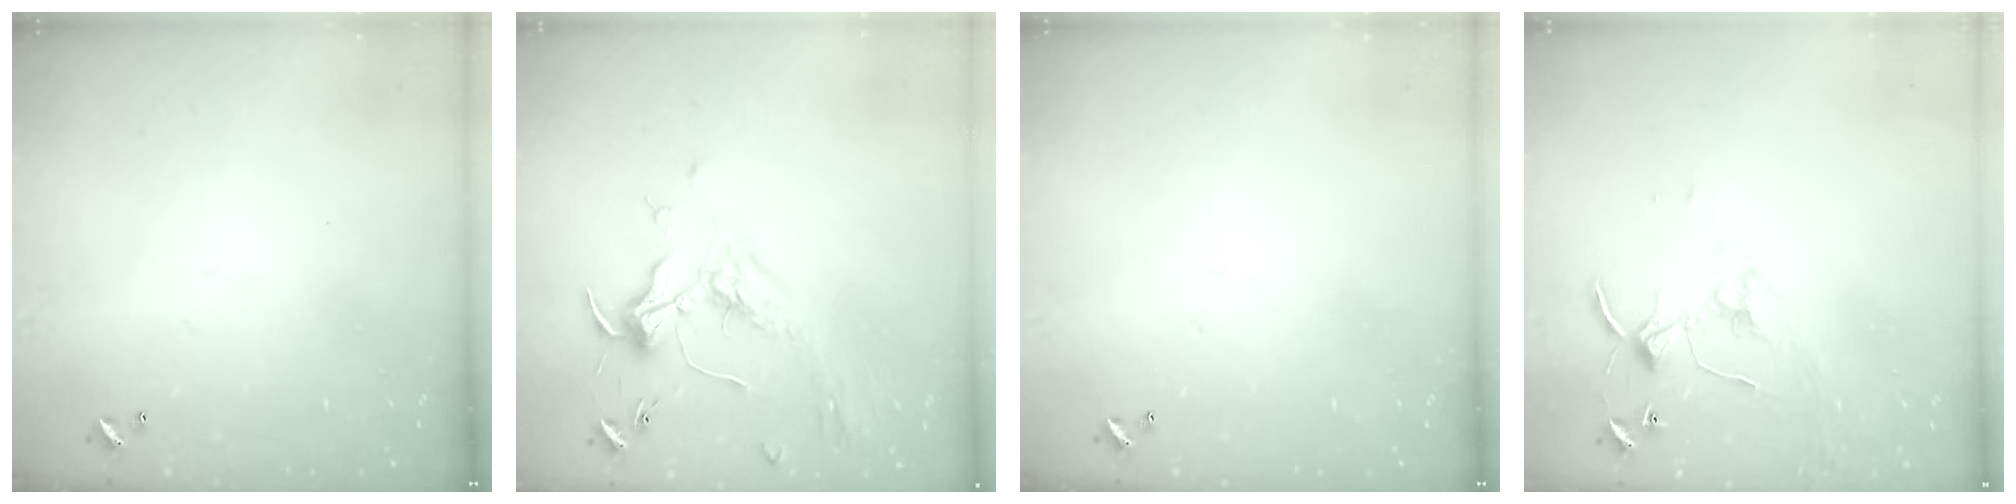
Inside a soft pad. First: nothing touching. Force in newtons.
{"total": 1.8, "press": 1.6, "slide": 0.9}
{"total": 0.0}
{"total": 5.5, "press": 5.5, "slide": 0.3}